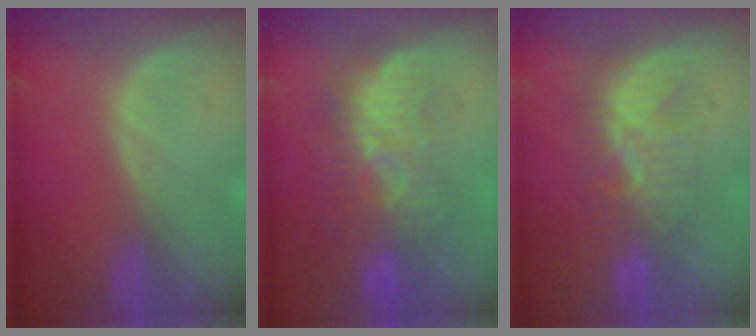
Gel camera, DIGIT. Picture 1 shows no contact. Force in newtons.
{"total": 9.1, "press": 8.5, "slide": 3.3}
{"total": 7.7, "press": 7.4, "slide": 2.3}